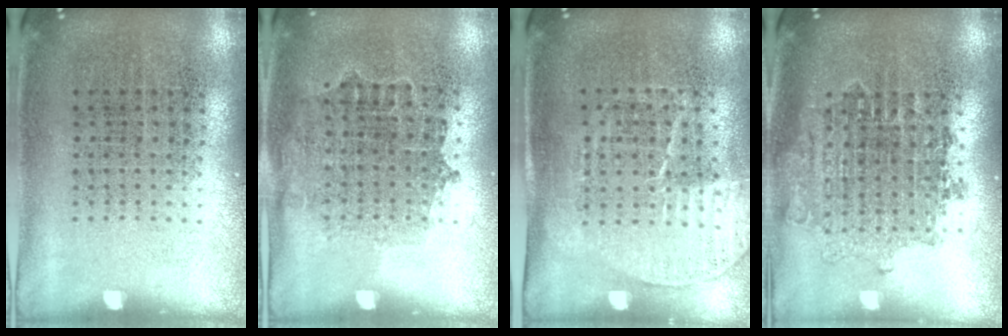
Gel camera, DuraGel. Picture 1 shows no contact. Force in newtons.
{"total": 0.8, "press": 0.7, "slide": 0.4}
{"total": 1.6, "press": 1.4, "slide": 0.8}
{"total": 1.6, "press": 1.3, "slide": 0.9}